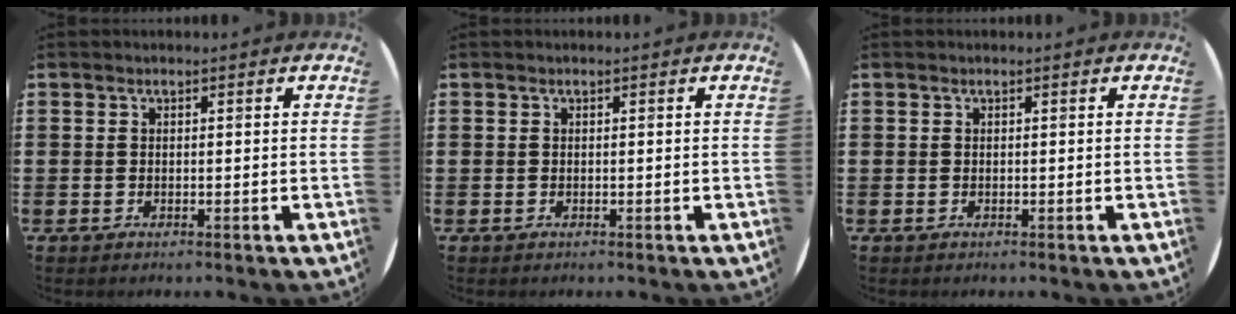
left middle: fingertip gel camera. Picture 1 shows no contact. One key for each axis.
{"total": 0.0}
{"total": 0.0}